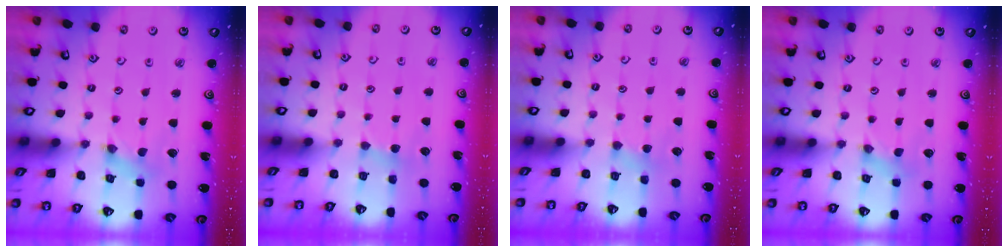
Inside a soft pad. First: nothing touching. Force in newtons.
{"total": 2.9, "press": 2.9, "slide": 0.4}
{"total": 2.1, "press": 2.0, "slide": 0.4}
{"total": 0.0}